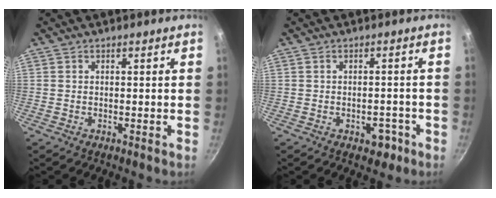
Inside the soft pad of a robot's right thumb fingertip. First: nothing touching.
{"total": 3.8, "force": [-1.7, 2.4, 2.3], "torque": [-0.009, 0.017, -0.014]}